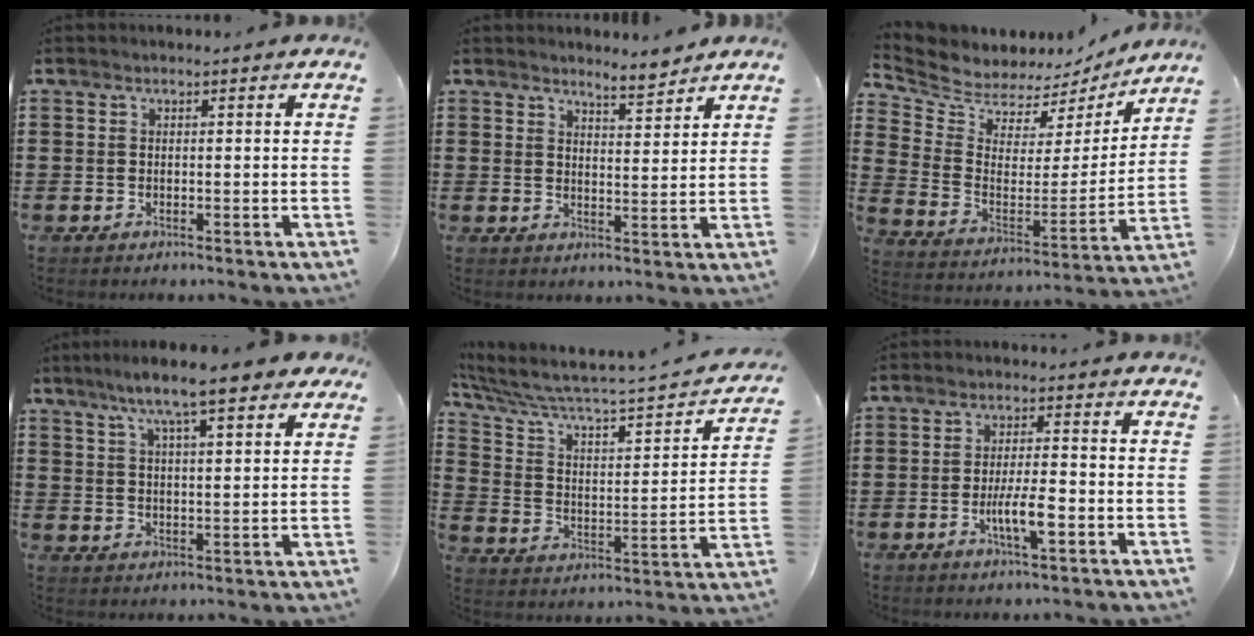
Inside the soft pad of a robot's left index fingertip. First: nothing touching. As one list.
[{"total": 4.0, "force": [3.9, 0.2, 0.8], "torque": [-0.018, -0.014, 0.071]}, {"total": 5.7, "force": [5.4, 1.8, -0.3], "torque": [-0.036, -0.046, 0.092]}, {"total": 8.7, "force": [6.7, 1.2, 5.4], "torque": [-0.117, -0.012, 0.116]}, {"total": 4.4, "force": [3.7, 0.6, 2.4], "torque": [-0.070, -0.044, 0.053]}, {"total": 5.4, "force": [-1.8, 1.2, 5.0], "torque": [-0.095, -0.002, -0.034]}]